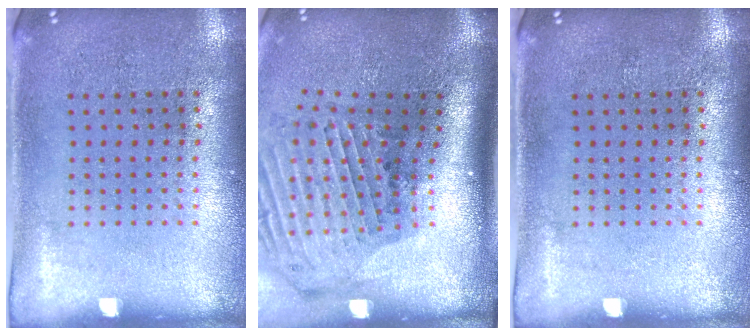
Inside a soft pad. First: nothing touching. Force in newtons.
{"total": 3.0, "press": 2.2, "slide": 2.0}
{"total": 0.0}